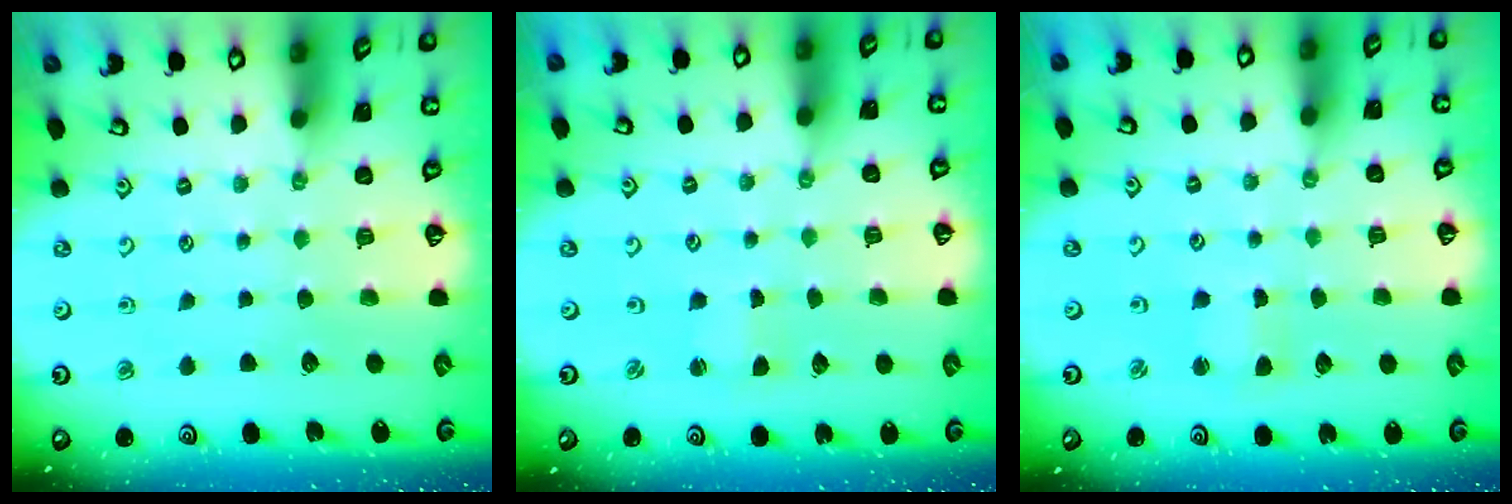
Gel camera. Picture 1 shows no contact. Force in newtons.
{"total": 1.4, "press": 1.4, "slide": 0.1}
{"total": 1.7, "press": 1.6, "slide": 0.2}